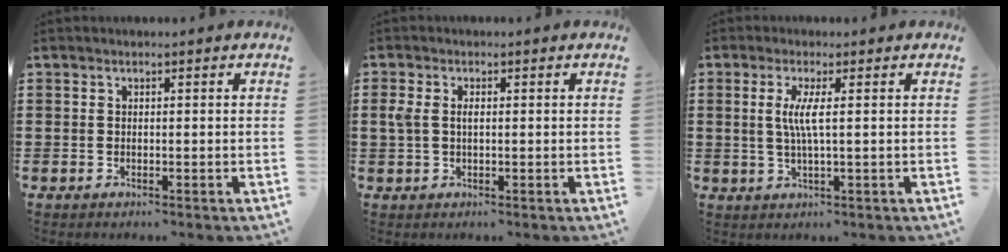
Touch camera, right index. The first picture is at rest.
{"total": 2.4, "force": [0.3, 1.3, 2.0], "torque": [-0.057, 0.001, -0.001]}
{"total": 4.0, "force": [0.4, 0.0, 4.0], "torque": [-0.085, -0.009, 0.003]}